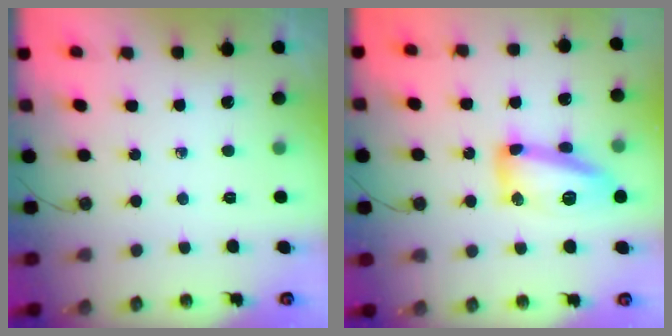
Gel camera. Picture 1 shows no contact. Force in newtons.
{"total": 14.0, "press": 13.9, "slide": 1.1}